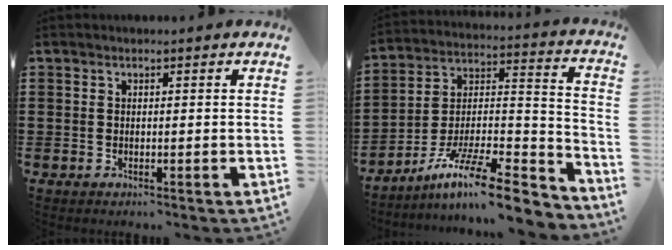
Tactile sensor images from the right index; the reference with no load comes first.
{"total": 13.5, "force": [-10.0, 2.4, 8.7], "torque": [-0.136, 0.026, -0.180]}